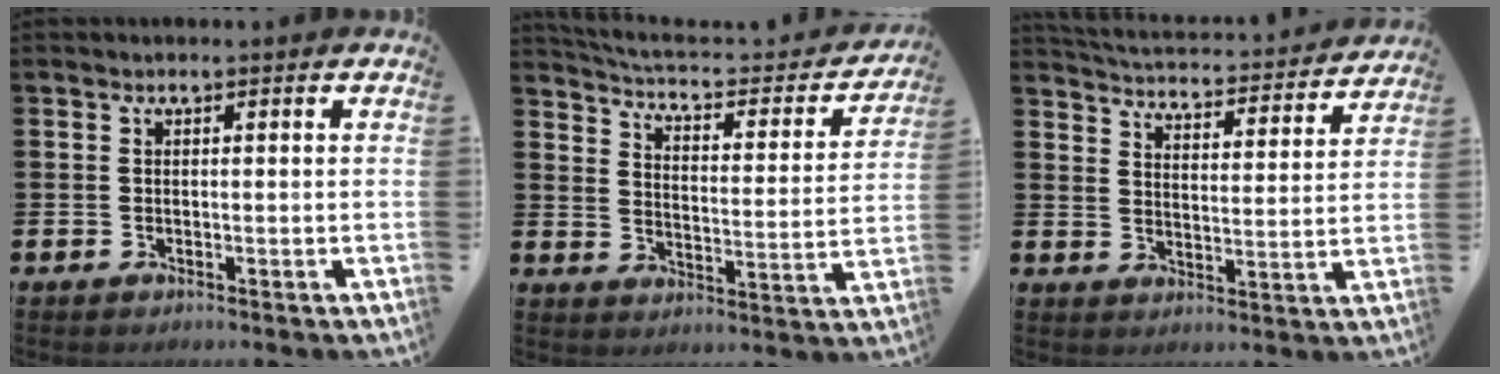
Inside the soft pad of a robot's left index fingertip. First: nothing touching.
{"total": 4.9, "force": [4.3, 1.4, 1.8], "torque": [-0.052, -0.039, 0.063]}
{"total": 4.2, "force": [4.2, 0.4, 0.5], "torque": [-0.027, -0.043, 0.065]}